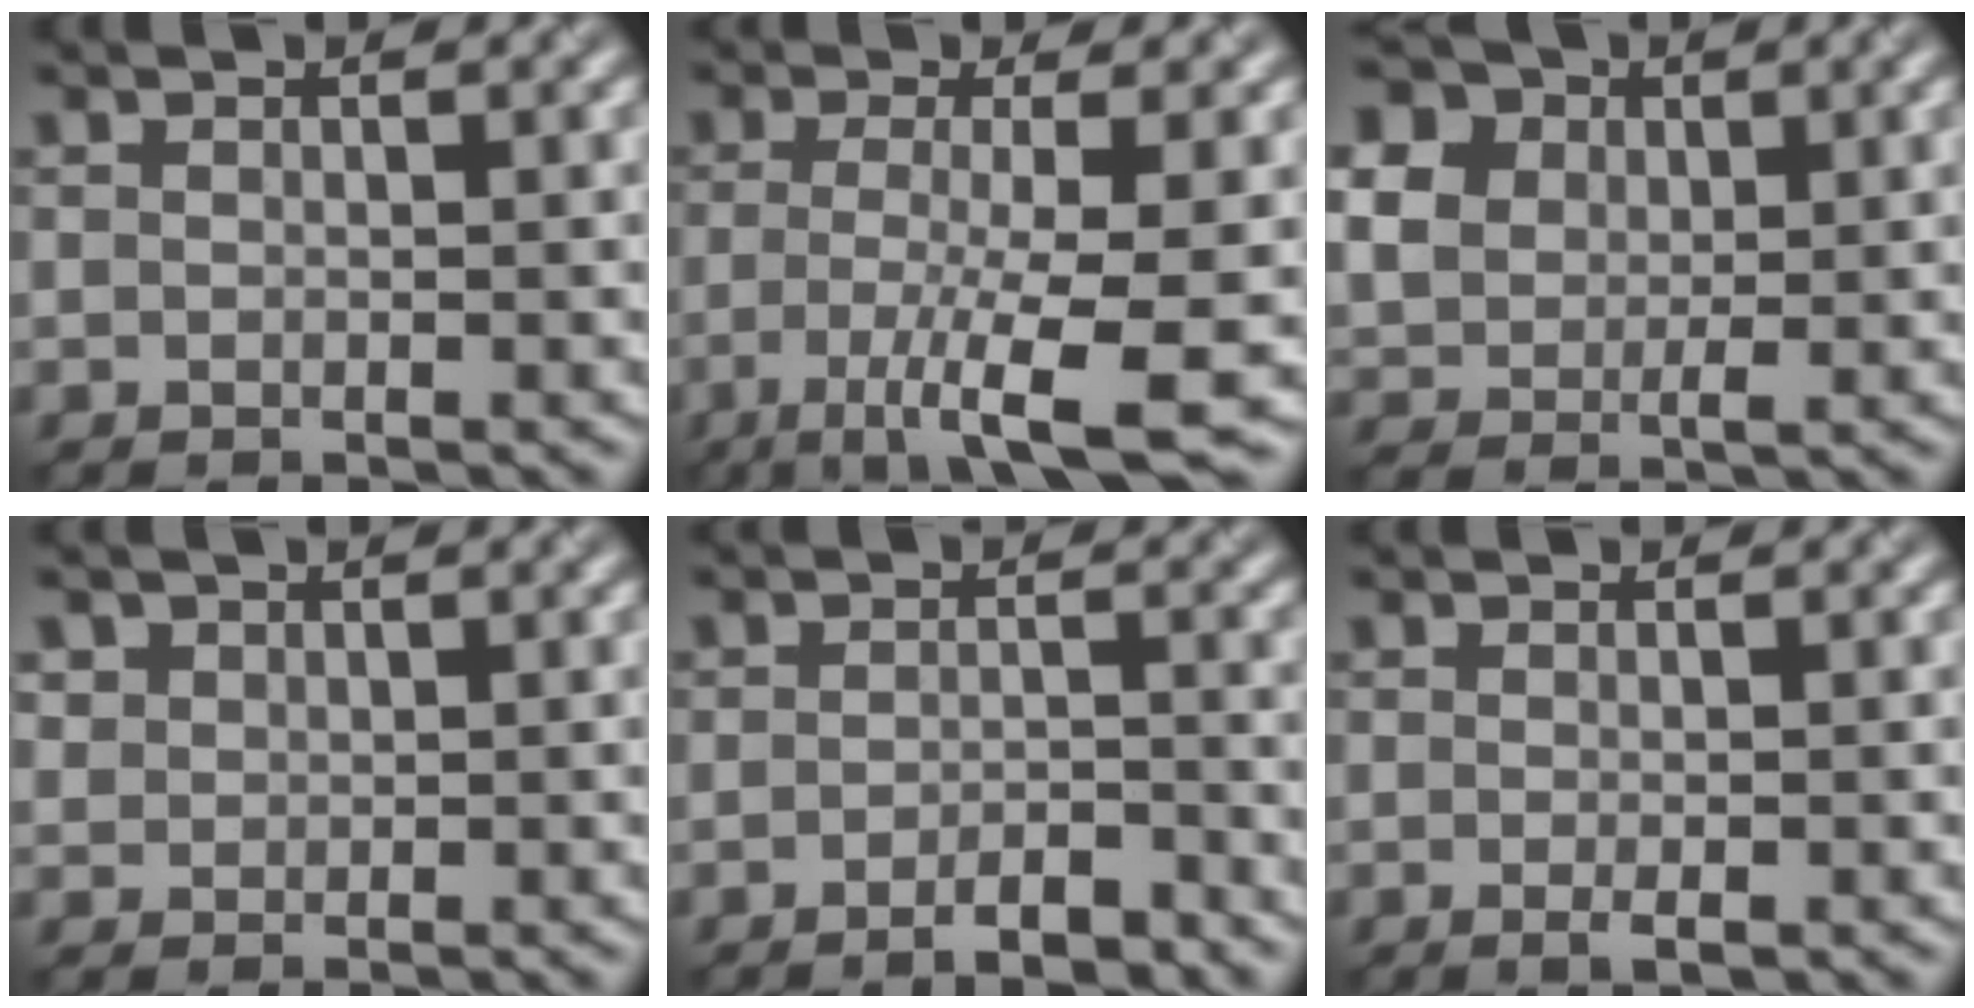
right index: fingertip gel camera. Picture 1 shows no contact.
{"total": 7.3, "force": [-2.9, 1.4, 6.6], "torque": [-0.117, -0.008, -0.045]}
{"total": 9.0, "force": [4.4, 6.7, 4.0], "torque": [-0.117, 0.036, 0.080]}
{"total": 0.9, "force": [0.4, 0.6, -0.6], "torque": [0.000, 0.005, 0.016]}
{"total": 2.6, "force": [-2.4, 0.2, 1.2], "torque": [-0.020, 0.010, -0.034]}
{"total": 1.0, "force": [-0.7, -0.2, 0.7], "torque": [-0.020, -0.001, -0.002]}